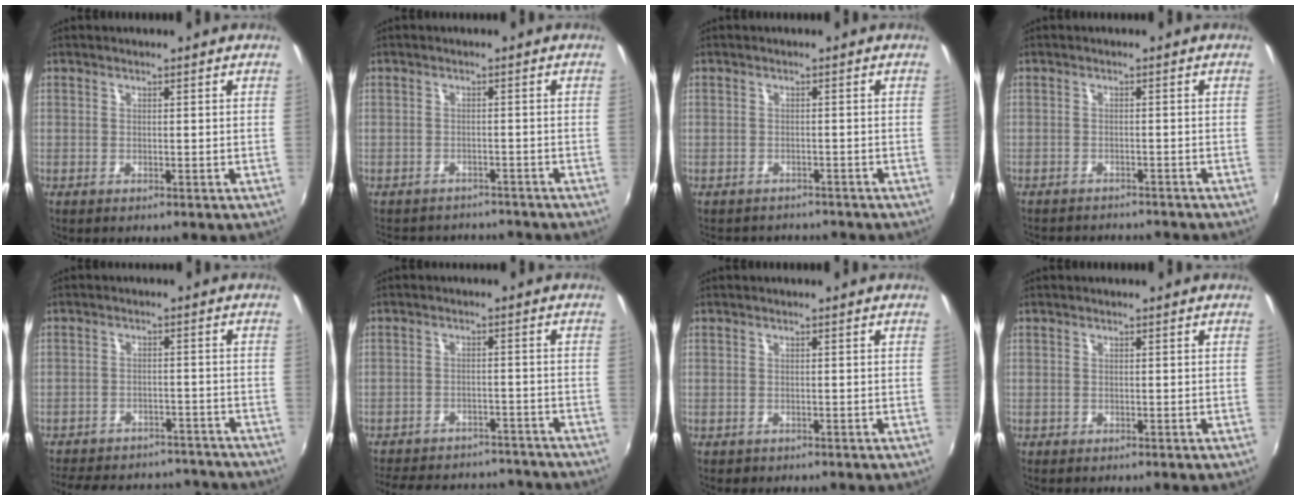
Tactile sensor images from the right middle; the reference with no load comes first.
{"total": 7.6, "force": [-6.4, 3.7, 1.6], "torque": [-0.041, 0.014, -0.091]}
{"total": 4.3, "force": [-3.7, 2.2, 0.5], "torque": [-0.016, 0.005, -0.056]}
{"total": 7.3, "force": [-6.8, 1.7, 2.1], "torque": [-0.056, -0.011, -0.096]}
{"total": 18.4, "force": [-15.7, 7.5, 5.8], "torque": [-0.138, 0.043, -0.195]}
{"total": 18.3, "force": [-15.6, 7.5, 5.9], "torque": [-0.141, 0.041, -0.196]}
{"total": 0.6, "force": [-0.4, 0.5, 0.1], "torque": [-0.003, -0.001, -0.003]}
{"total": 0.0}